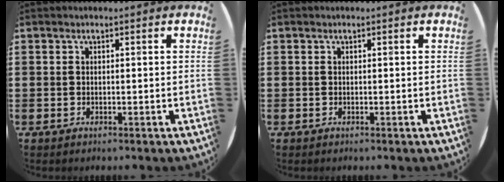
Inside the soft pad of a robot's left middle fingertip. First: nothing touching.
{"total": 0.0}